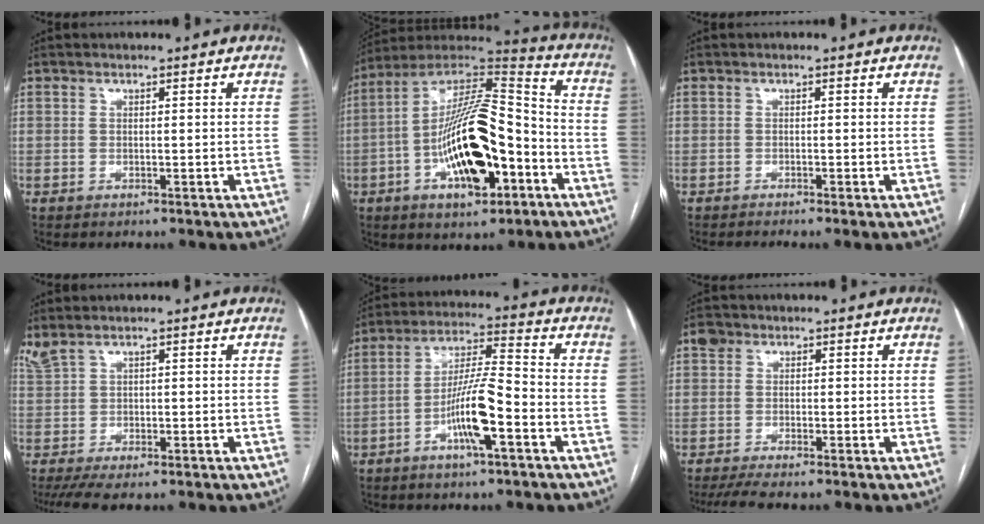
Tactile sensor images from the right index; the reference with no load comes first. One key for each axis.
{"total": 20.2, "fx": -5.9, "fy": 6.4, "fz": 18.2, "tx": -0.336, "ty": 0.013, "tz": -0.090}
{"total": 1.8, "fx": -1.4, "fy": -0.3, "fz": 1.1, "tx": -0.019, "ty": 0.000, "tz": -0.024}
{"total": 3.3, "fx": 0.2, "fy": 1.1, "fz": 3.1, "tx": -0.084, "ty": 0.017, "tz": 0.012}
{"total": 10.0, "fx": -4.0, "fy": 0.8, "fz": 9.1, "tx": -0.176, "ty": 0.005, "tz": -0.073}
{"total": 3.6, "fx": -1.7, "fy": 1.8, "fz": 2.5, "tx": -0.068, "ty": 0.004, "tz": -0.035}